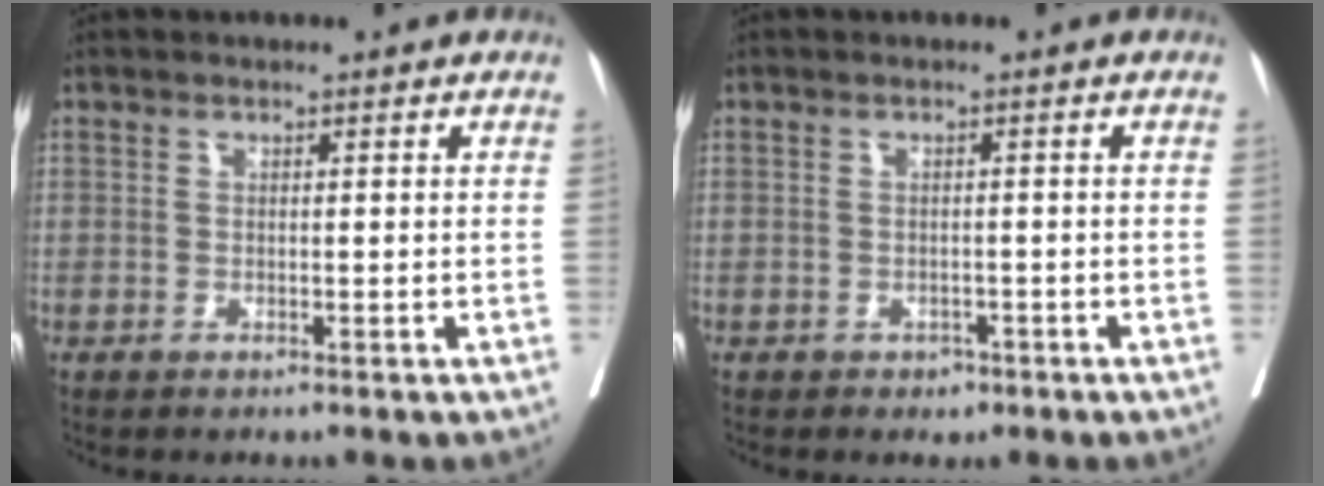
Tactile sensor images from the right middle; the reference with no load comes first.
{"total": 1.4, "force": [-0.9, 1.1, 0.4], "torque": [-0.007, 0.002, -0.009]}